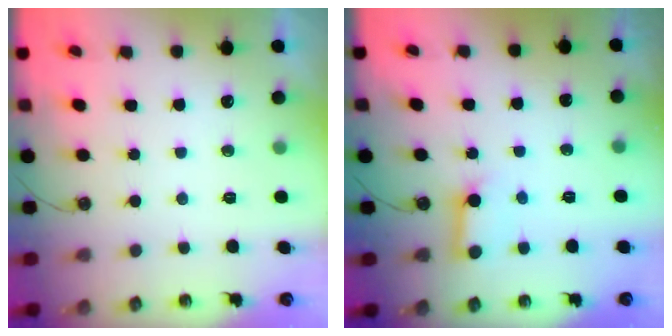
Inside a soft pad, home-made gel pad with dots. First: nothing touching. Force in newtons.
{"total": 6.8, "press": 6.8, "slide": 0.7}